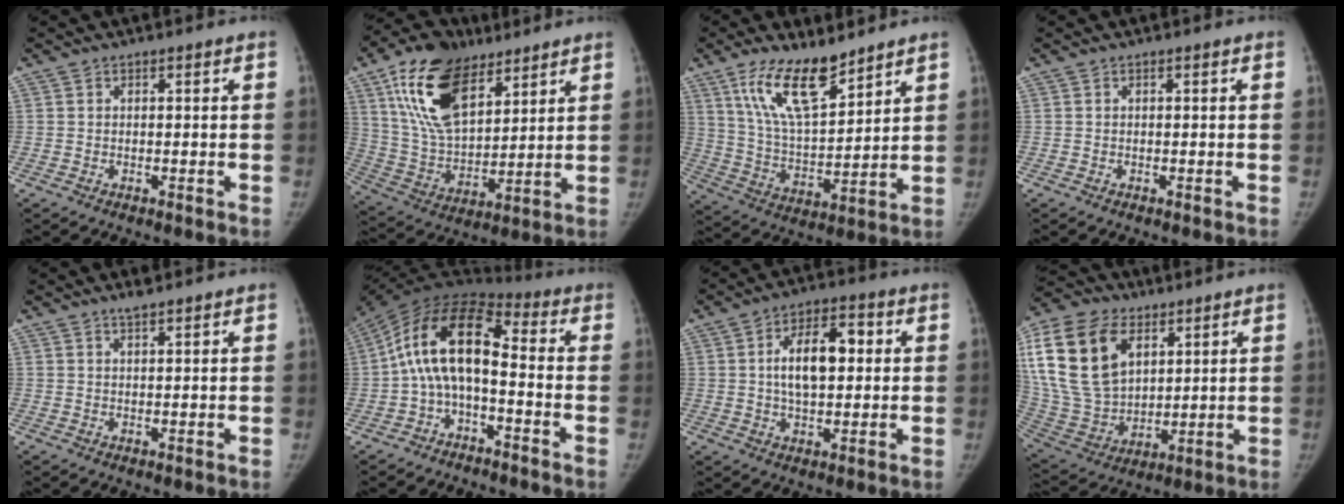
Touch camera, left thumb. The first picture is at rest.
{"total": 20.5, "force": [11.0, 10.8, 13.6], "torque": [-0.230, -0.033, 0.208]}
{"total": 14.1, "force": [9.6, 4.9, 9.0], "torque": [-0.141, -0.058, 0.191]}
{"total": 0.0}
{"total": 1.9, "force": [1.5, 0.4, 1.0], "torque": [-0.013, -0.005, 0.027]}
{"total": 14.0, "force": [-1.8, 7.1, 11.9], "torque": [-0.211, 0.072, -0.046]}
{"total": 11.1, "force": [1.6, 5.9, 9.3], "torque": [-0.139, 0.014, 0.023]}
{"total": 24.5, "force": [9.1, 16.1, 16.0], "torque": [-0.330, -0.005, 0.181]}